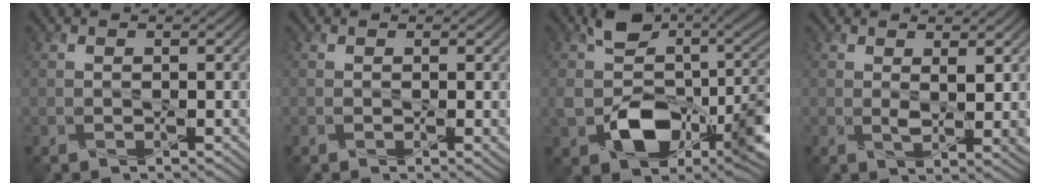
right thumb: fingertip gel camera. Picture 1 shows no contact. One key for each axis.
{"total": 0.8, "fx": 0.1, "fy": 0.2, "fz": 0.8, "tx": -0.010, "ty": -0.004, "tz": 0.001}
{"total": 12.4, "fx": -2.6, "fy": 8.2, "fz": 9.0, "tx": -0.156, "ty": -0.028, "tz": -0.037}
{"total": 2.8, "fx": 0.9, "fy": 0.6, "fz": 2.6, "tx": -0.049, "ty": -0.007, "tz": 0.020}